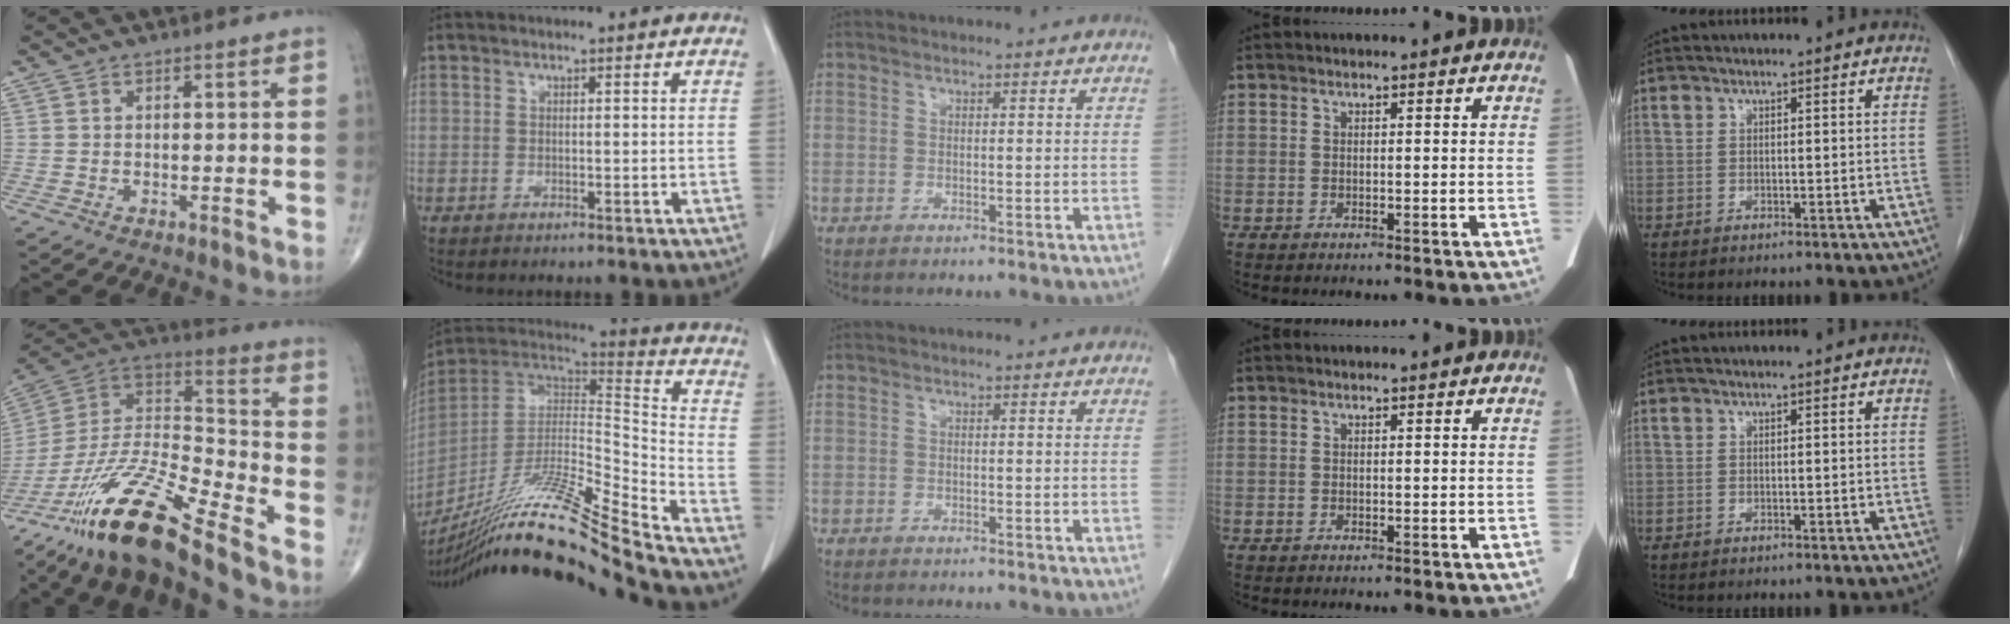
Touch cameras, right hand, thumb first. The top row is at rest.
{"thumb": {"total": 21.8, "force": [-16.1, 3.1, 14.4], "torque": [-0.304, 0.054, -0.304]}, "index": {"total": 23.8, "force": [-19.4, -1.5, 13.6], "torque": [-0.247, -0.016, -0.350]}, "middle": {"total": 1.4, "force": [-1.2, 0.4, 0.5], "torque": [-0.013, -0.003, -0.015]}}